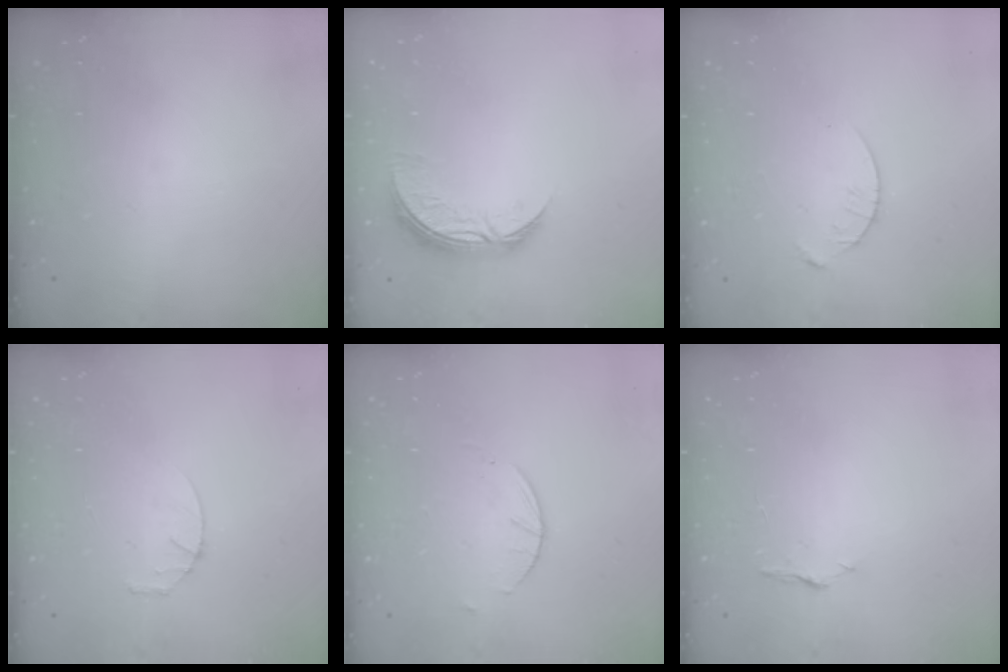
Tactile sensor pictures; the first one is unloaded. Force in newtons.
{"total": 8.5, "press": 8.5, "slide": 0.3}
{"total": 4.3, "press": 4.2, "slide": 0.5}
{"total": 2.8, "press": 2.8, "slide": 0.4}
{"total": 2.6, "press": 2.6, "slide": 0.4}
{"total": 3.7, "press": 3.7, "slide": 0.5}